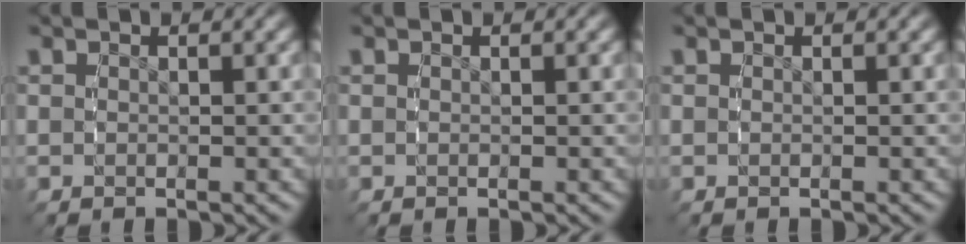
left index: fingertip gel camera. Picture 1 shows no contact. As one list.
[{"total": 0.0}, {"total": 0.0}]